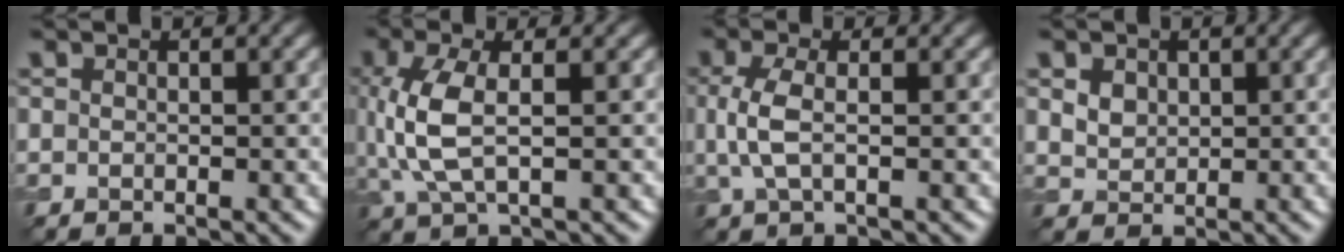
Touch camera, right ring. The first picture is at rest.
{"total": 4.9, "force": [0.3, 2.0, 4.4], "torque": [-0.118, -0.006, 0.007]}
{"total": 2.8, "force": [0.0, 1.0, 2.6], "torque": [-0.064, -0.005, -0.002]}
{"total": 3.1, "force": [1.4, 2.3, 1.6], "torque": [-0.041, 0.010, 0.028]}